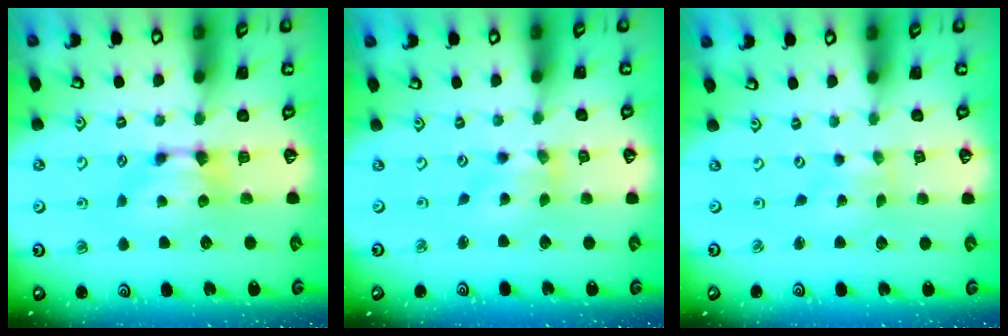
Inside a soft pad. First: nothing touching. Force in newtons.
{"total": 1.0, "press": 0.2, "slide": 0.9}
{"total": 5.5, "press": 5.4, "slide": 0.8}